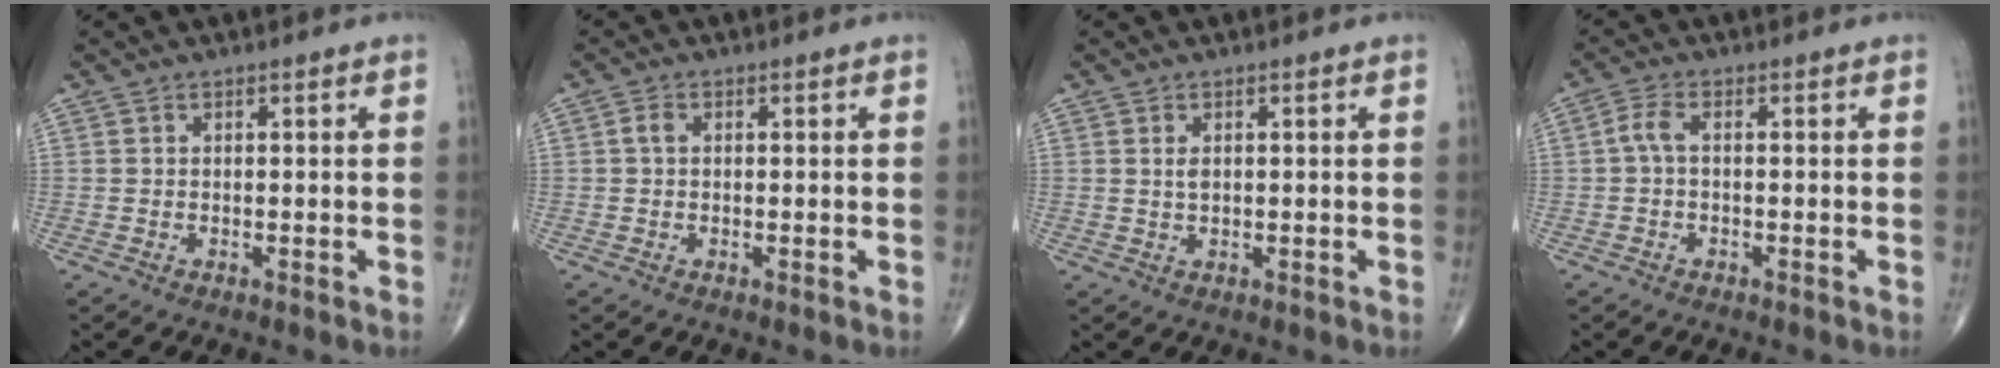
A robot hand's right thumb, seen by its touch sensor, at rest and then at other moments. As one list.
[{"total": 1.7, "force": [0.1, 1.2, 1.2], "torque": [-0.021, 0.005, -0.001]}, {"total": 1.6, "force": [0.4, 0.8, 1.2], "torque": [-0.021, -0.003, 0.009]}, {"total": 2.6, "force": [-0.2, 1.1, 2.4], "torque": [-0.054, 0.005, -0.010]}]